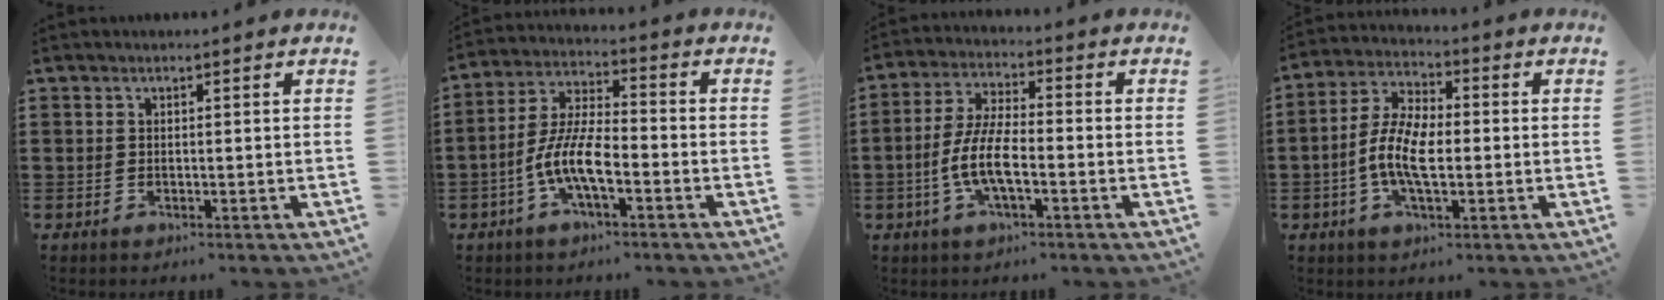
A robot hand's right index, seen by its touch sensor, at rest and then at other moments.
{"total": 8.8, "force": [-3.4, 3.0, 7.6], "torque": [-0.182, -0.009, -0.072]}
{"total": 7.6, "force": [-2.5, 2.3, 6.9], "torque": [-0.163, -0.014, -0.054]}
{"total": 8.3, "force": [-1.7, 3.8, 7.2], "torque": [-0.166, -0.003, -0.038]}